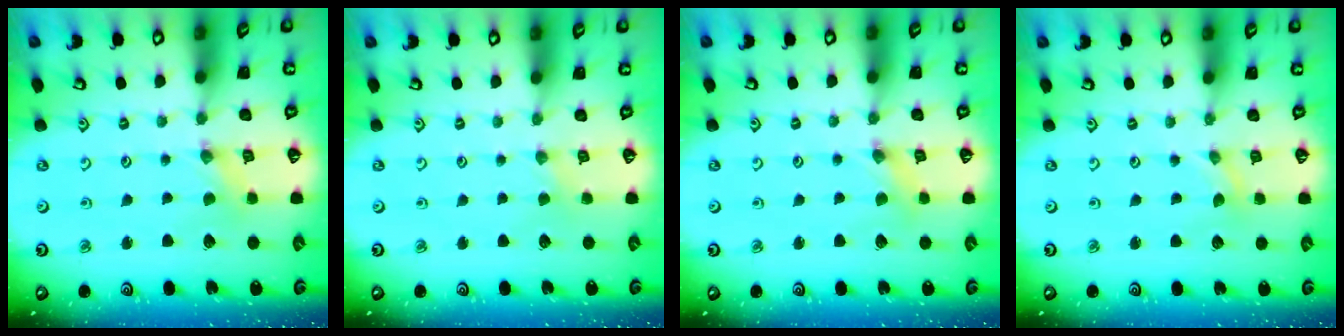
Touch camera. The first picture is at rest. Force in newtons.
{"total": 0.5, "press": 0.5, "slide": 0.2}
{"total": 1.2, "press": 1.1, "slide": 0.2}
{"total": 0.0}